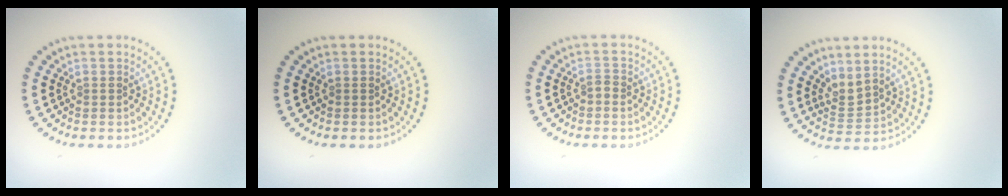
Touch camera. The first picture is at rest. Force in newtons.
{"total": 0.0}
{"total": 0.9, "press": 0.5, "slide": 0.7}
{"total": 2.1, "press": 1.5, "slide": 1.5}